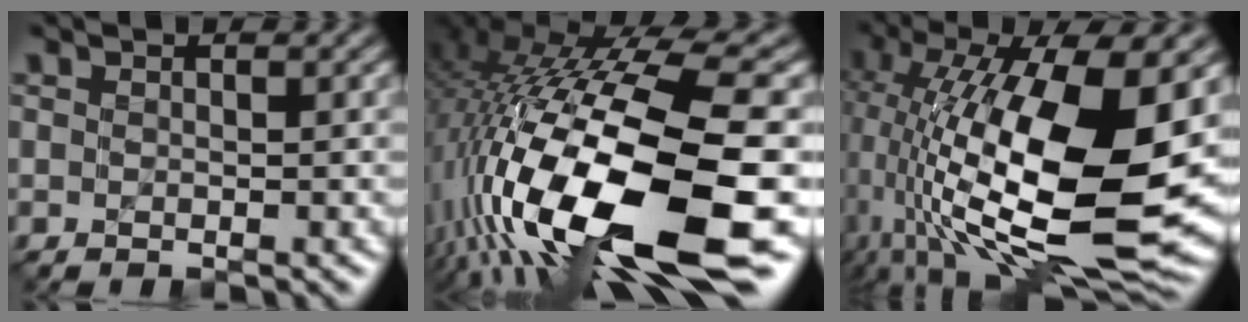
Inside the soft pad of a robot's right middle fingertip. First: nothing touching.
{"total": 19.0, "force": [-4.5, 6.8, 17.1], "torque": [-0.306, -0.037, -0.061]}
{"total": 16.7, "force": [0.3, 7.6, 14.9], "torque": [-0.280, -0.014, 0.009]}